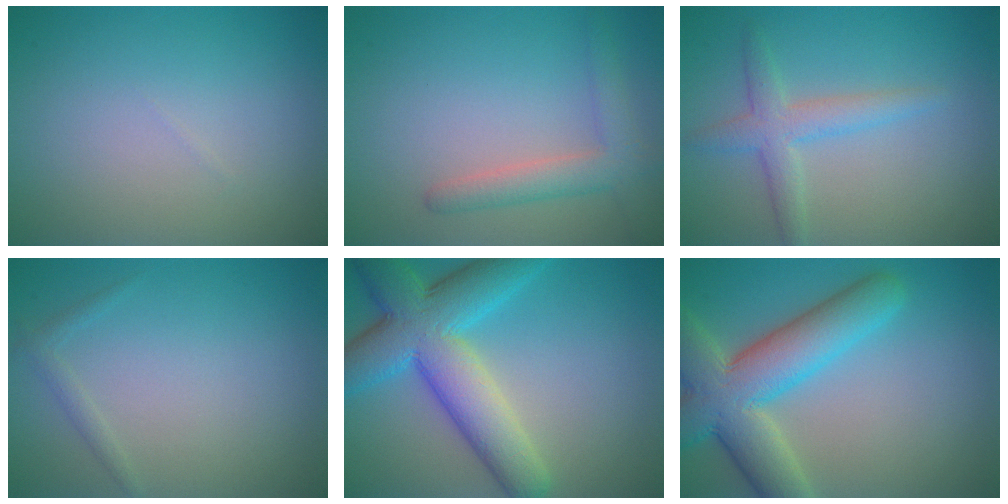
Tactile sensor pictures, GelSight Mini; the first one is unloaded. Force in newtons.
{"total": 3.0, "press": 3.0, "slide": 0.1}
{"total": 2.9, "press": 2.9, "slide": 0.0}
{"total": 1.0, "press": 1.0, "slide": 0.0}
{"total": 9.6, "press": 9.6, "slide": 0.1}
{"total": 9.0, "press": 9.0, "slide": 0.6}